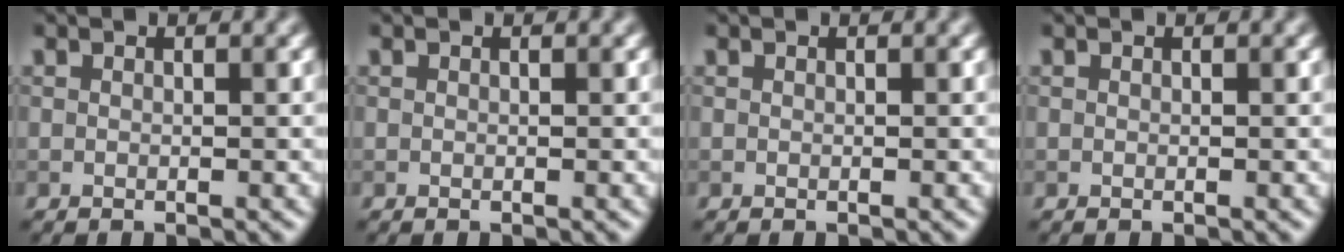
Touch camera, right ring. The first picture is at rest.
{"total": 0.0}
{"total": 0.0}
{"total": 0.0}